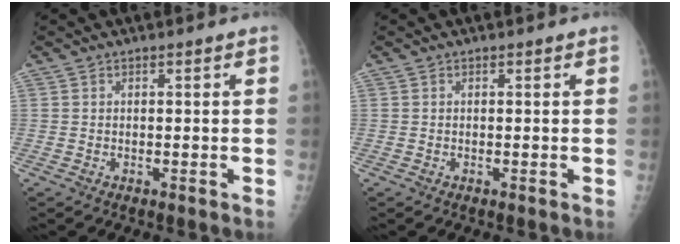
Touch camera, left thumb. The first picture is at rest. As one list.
[{"total": 0.0}]